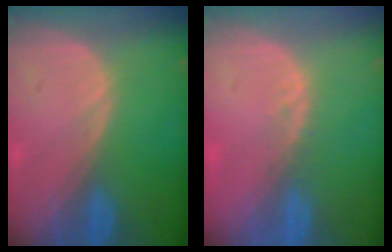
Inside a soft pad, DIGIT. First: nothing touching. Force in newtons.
{"total": 1.3, "press": 1.2, "slide": 0.6}